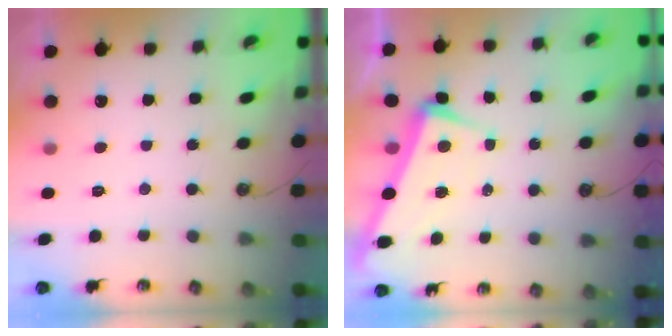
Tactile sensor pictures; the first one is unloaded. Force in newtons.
{"total": 3.8, "press": 3.5, "slide": 1.5}